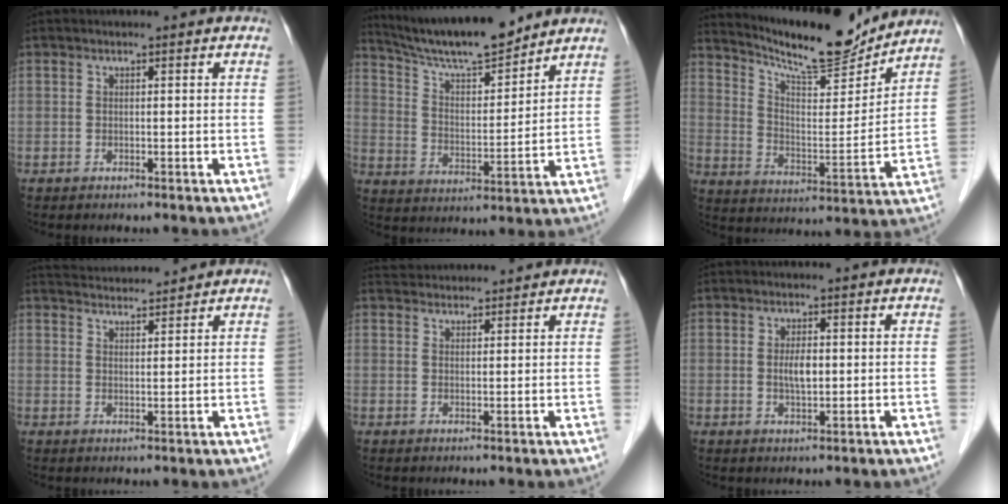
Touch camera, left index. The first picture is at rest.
{"total": 13.7, "force": [12.6, 1.1, 5.5], "torque": [-0.101, 0.004, 0.220]}
{"total": 15.1, "force": [14.2, 1.5, 5.1], "torque": [-0.097, -0.013, 0.226]}
{"total": 7.9, "force": [7.7, 0.3, 1.7], "torque": [-0.035, 0.024, 0.122]}
{"total": 6.9, "force": [6.7, 0.9, 1.1], "torque": [-0.022, 0.037, 0.102]}
{"total": 2.5, "force": [0.2, 0.8, 2.4], "torque": [-0.047, -0.002, 0.005]}